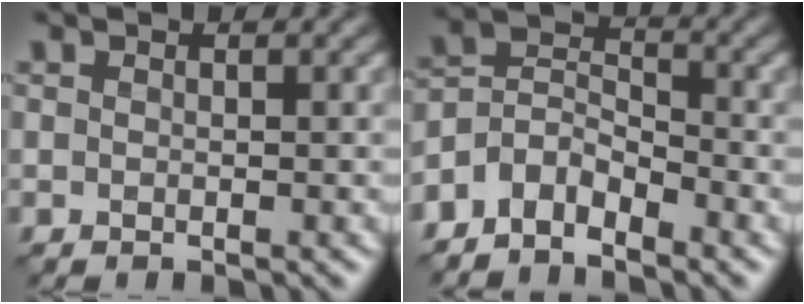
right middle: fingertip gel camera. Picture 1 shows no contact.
{"total": 4.3, "force": [-3.4, 2.1, 1.7], "torque": [-0.033, 0.005, -0.077]}